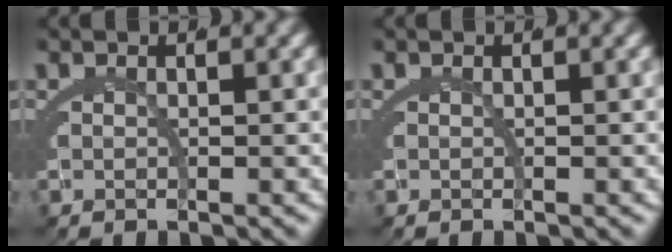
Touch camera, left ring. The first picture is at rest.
{"total": 0.0}